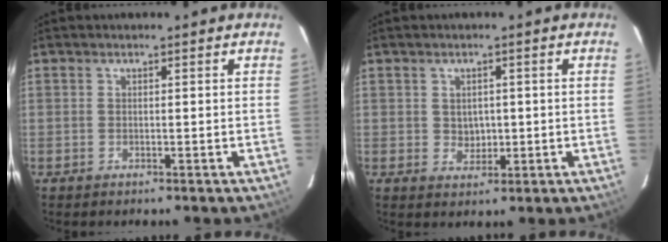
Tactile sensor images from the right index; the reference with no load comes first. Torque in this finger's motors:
{"motor_torque": [-0.12, 0.00, 0.03, 0.00]}